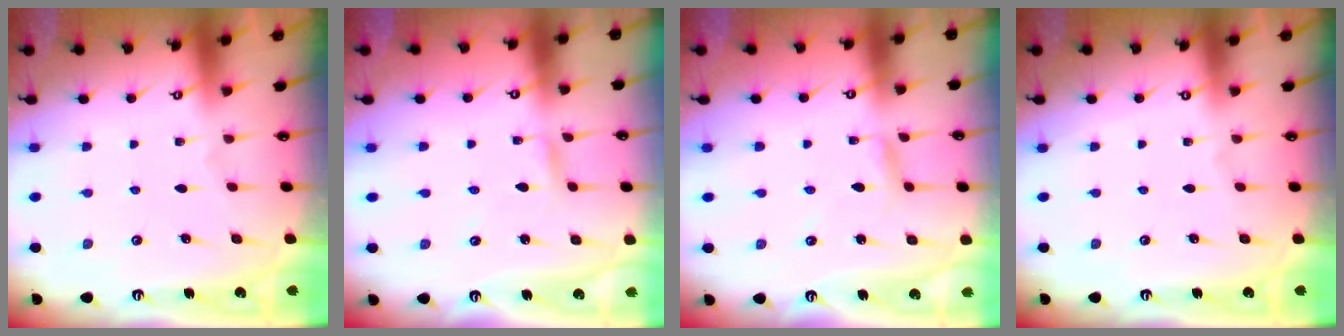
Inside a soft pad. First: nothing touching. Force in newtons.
{"total": 2.7, "press": 2.7, "slide": 0.1}
{"total": 2.2, "press": 2.2, "slide": 0.1}
{"total": 0.0}